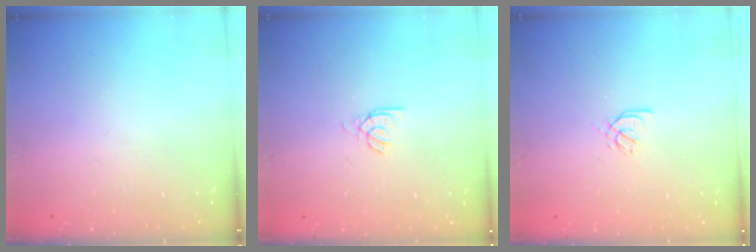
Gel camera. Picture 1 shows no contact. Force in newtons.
{"total": 2.5, "press": 2.4, "slide": 0.3}
{"total": 2.1, "press": 2.0, "slide": 0.7}